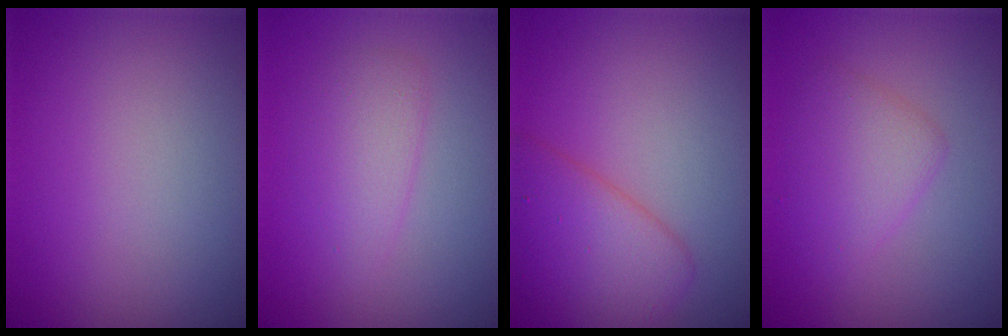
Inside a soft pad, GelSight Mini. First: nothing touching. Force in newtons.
{"total": 2.1, "press": 2.1, "slide": 0.2}
{"total": 4.2, "press": 4.2, "slide": 0.1}
{"total": 2.8, "press": 2.8, "slide": 0.2}